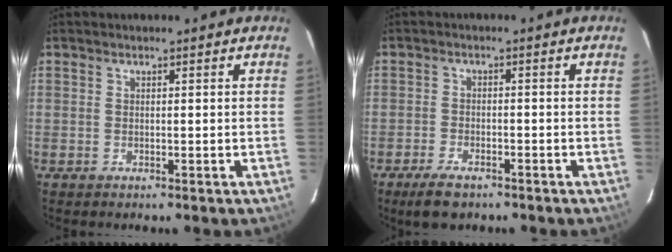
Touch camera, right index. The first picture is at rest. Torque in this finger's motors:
{"motor_torque": [0.53, -0.45, 0.09, 0.02]}